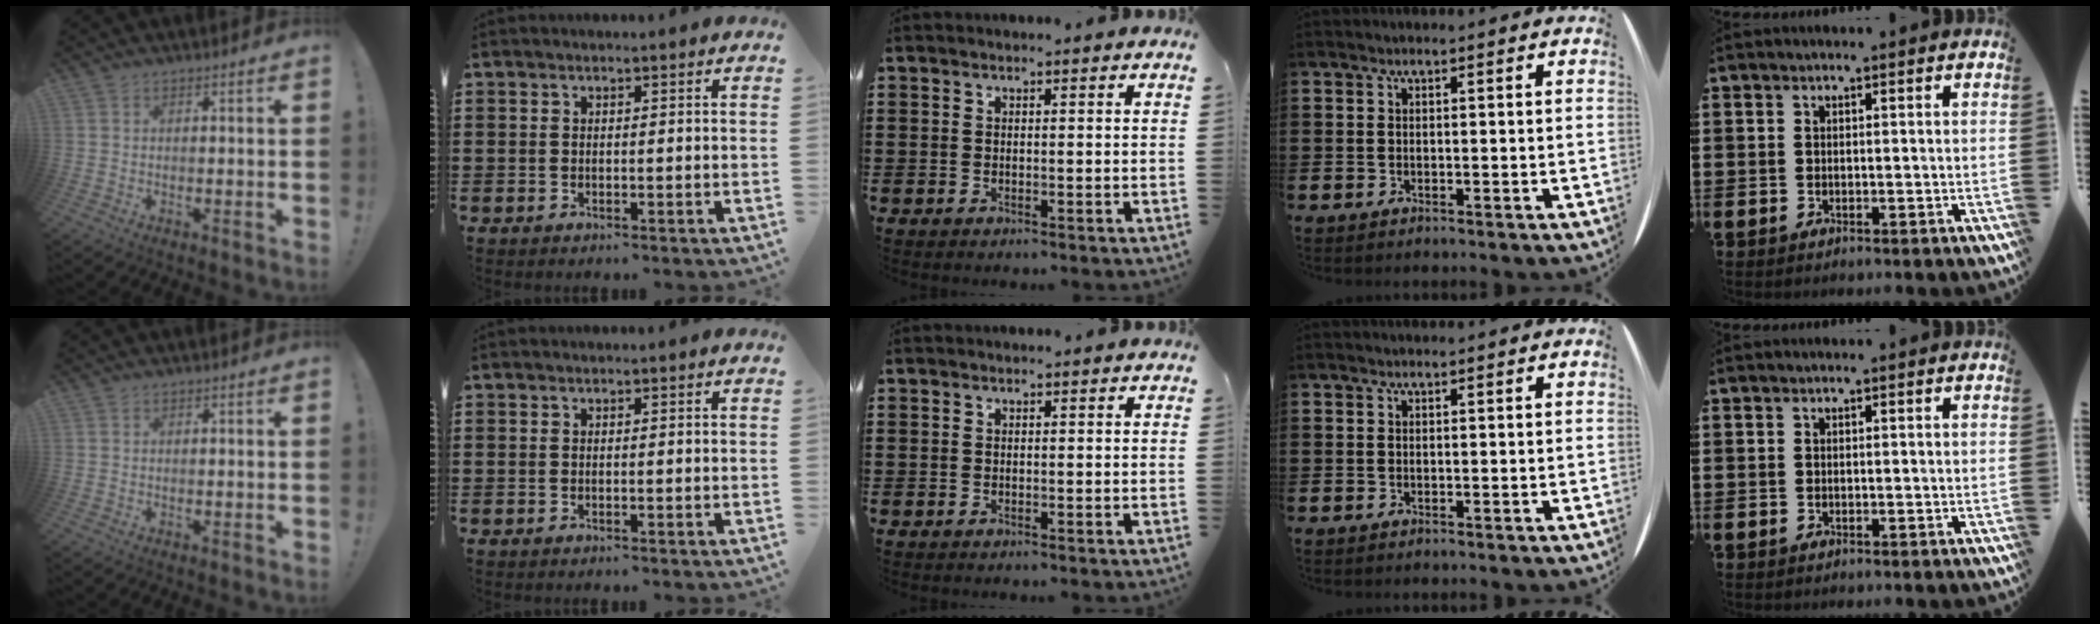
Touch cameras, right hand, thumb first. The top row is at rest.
{}